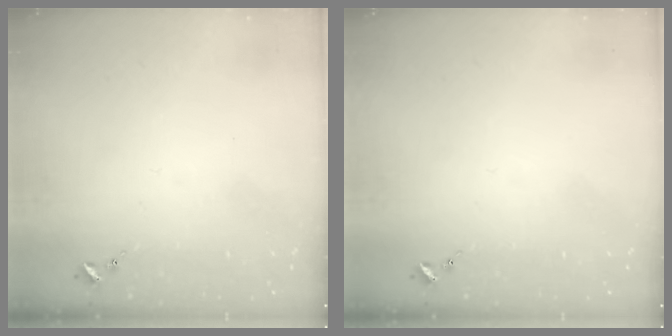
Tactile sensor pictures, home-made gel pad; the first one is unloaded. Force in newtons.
{"total": 0.0}